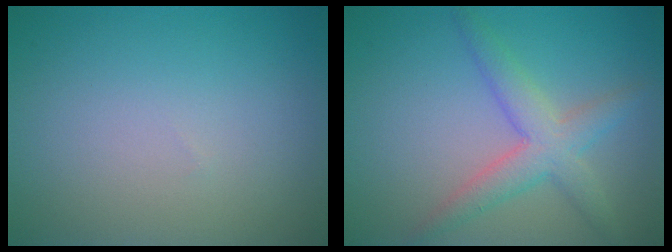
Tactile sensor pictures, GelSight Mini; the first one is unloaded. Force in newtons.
{"total": 3.8, "press": 3.8, "slide": 0.1}